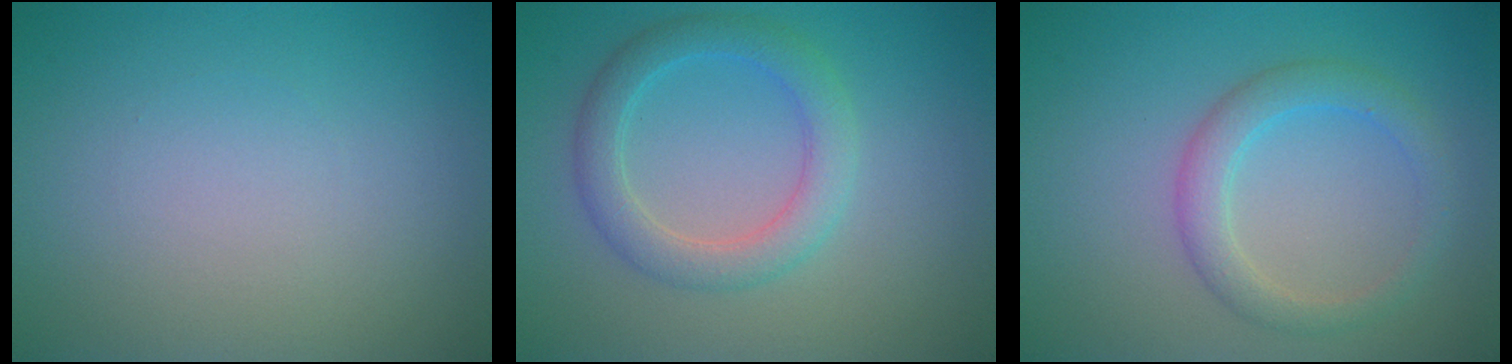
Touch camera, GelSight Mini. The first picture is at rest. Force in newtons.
{"total": 3.5, "press": 3.5, "slide": 0.2}
{"total": 2.9, "press": 2.9, "slide": 0.1}